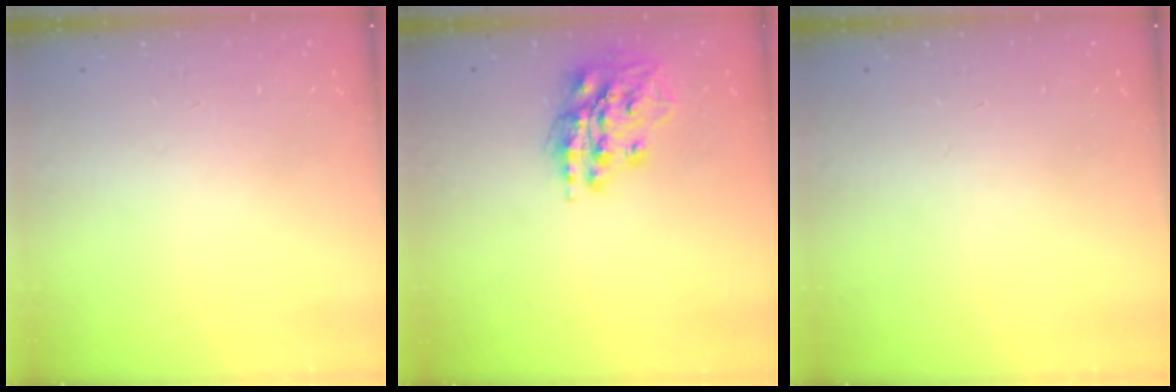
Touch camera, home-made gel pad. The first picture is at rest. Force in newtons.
{"total": 15.4, "press": 15.3, "slide": 1.9}
{"total": 0.0}